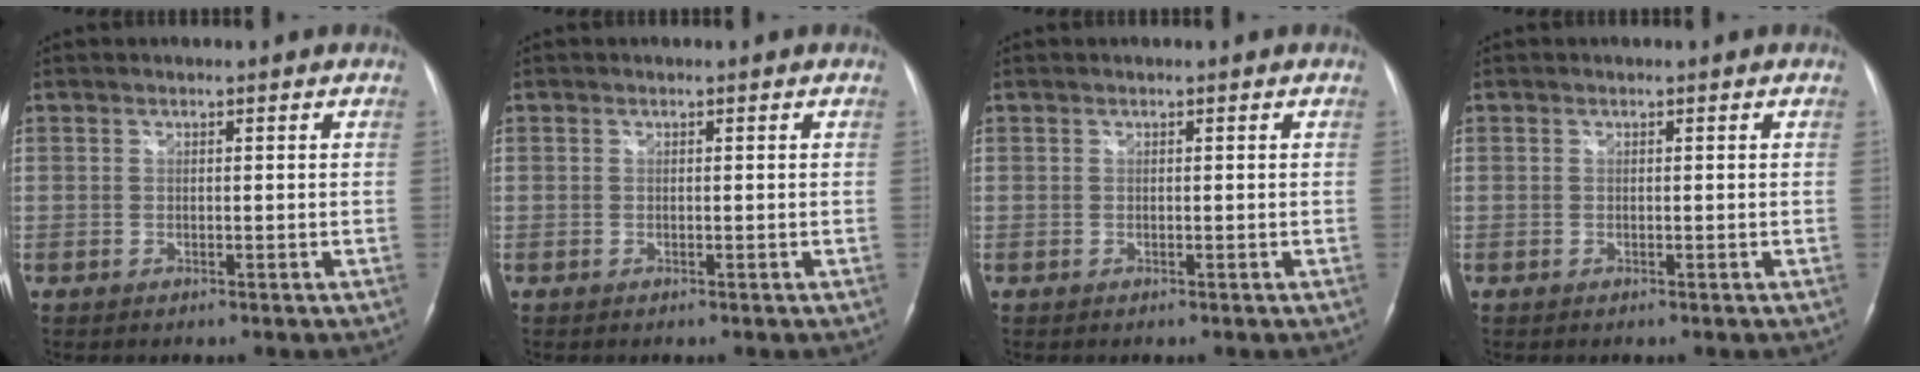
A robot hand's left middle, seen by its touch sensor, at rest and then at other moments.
{"total": 0.0}
{"total": 0.0}
{"total": 0.0}